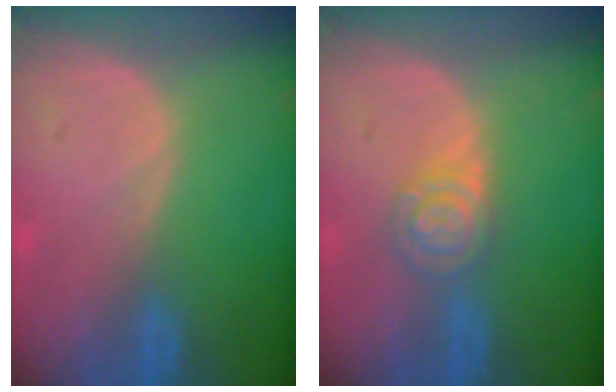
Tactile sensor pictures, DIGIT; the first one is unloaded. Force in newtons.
{"total": 4.5, "press": 4.5, "slide": 0.1}